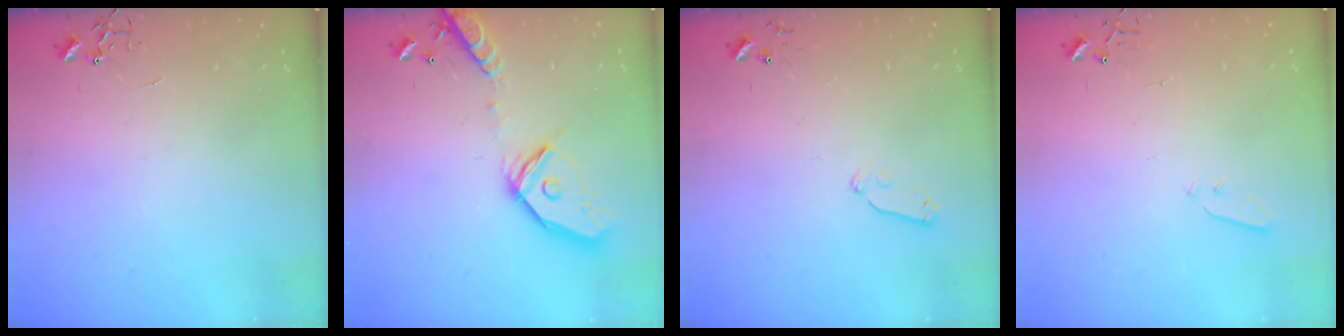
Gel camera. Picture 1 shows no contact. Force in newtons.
{"total": 18.4, "press": 18.2, "slide": 3.1}
{"total": 5.9, "press": 5.9, "slide": 0.8}
{"total": 3.0, "press": 2.9, "slide": 0.7}